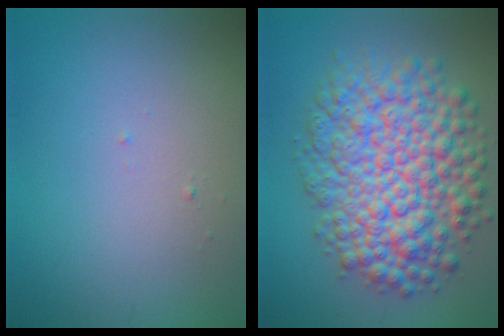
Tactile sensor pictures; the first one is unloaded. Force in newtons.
{"total": 10.2, "press": 10.2, "slide": 0.3}